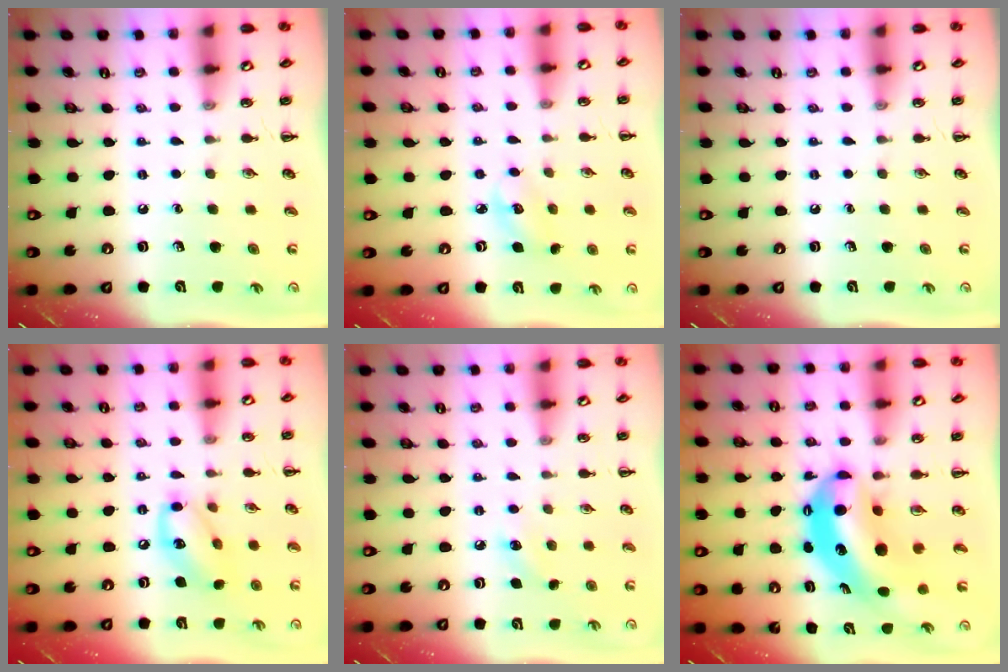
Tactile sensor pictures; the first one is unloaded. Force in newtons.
{"total": 3.9, "press": 3.8, "slide": 0.8}
{"total": 0.0}
{"total": 12.7, "press": 12.6, "slide": 1.8}
{"total": 6.8, "press": 6.5, "slide": 2.1}
{"total": 9.8, "press": 9.5, "slide": 2.4}